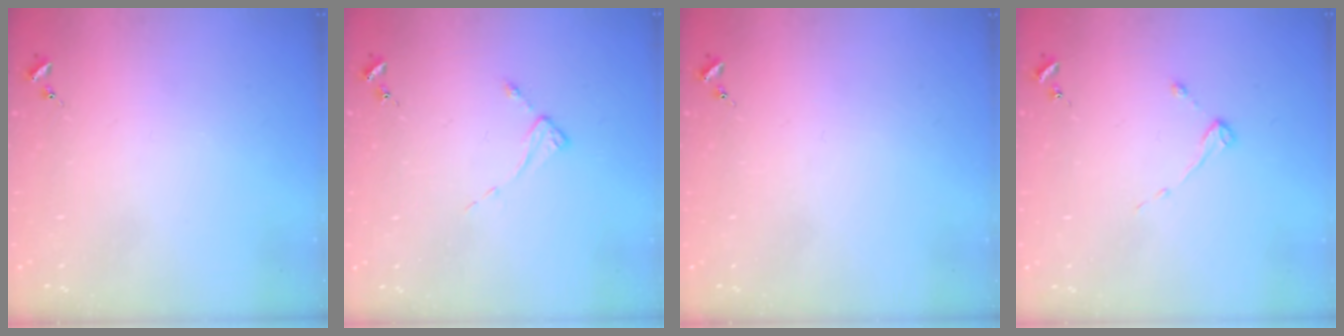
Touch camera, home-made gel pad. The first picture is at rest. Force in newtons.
{"total": 2.5, "press": 2.5, "slide": 0.3}
{"total": 0.0}
{"total": 2.6, "press": 2.6, "slide": 0.4}